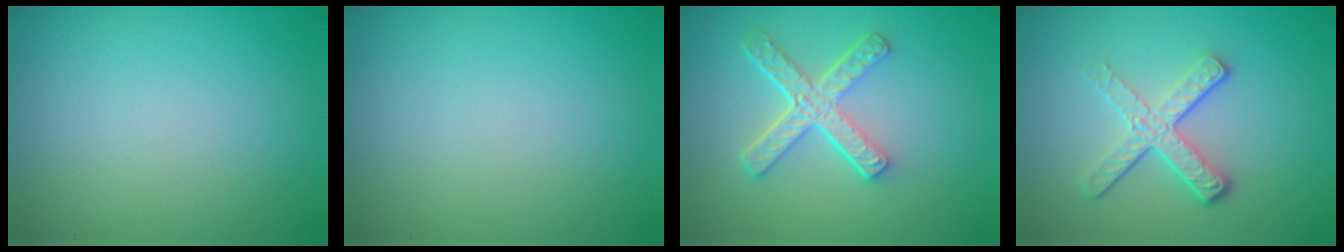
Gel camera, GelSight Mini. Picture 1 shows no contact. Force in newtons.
{"total": 0.0}
{"total": 4.8, "press": 3.3, "slide": 3.4}
{"total": 4.1, "press": 2.7, "slide": 3.0}